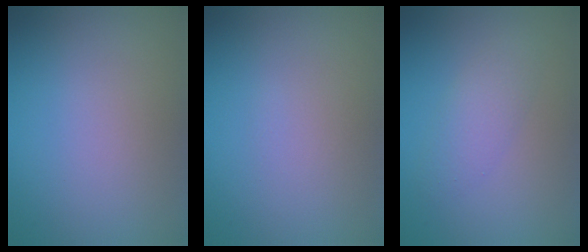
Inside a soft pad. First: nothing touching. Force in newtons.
{"total": 0.0}
{"total": 2.3, "press": 2.3, "slide": 0.2}